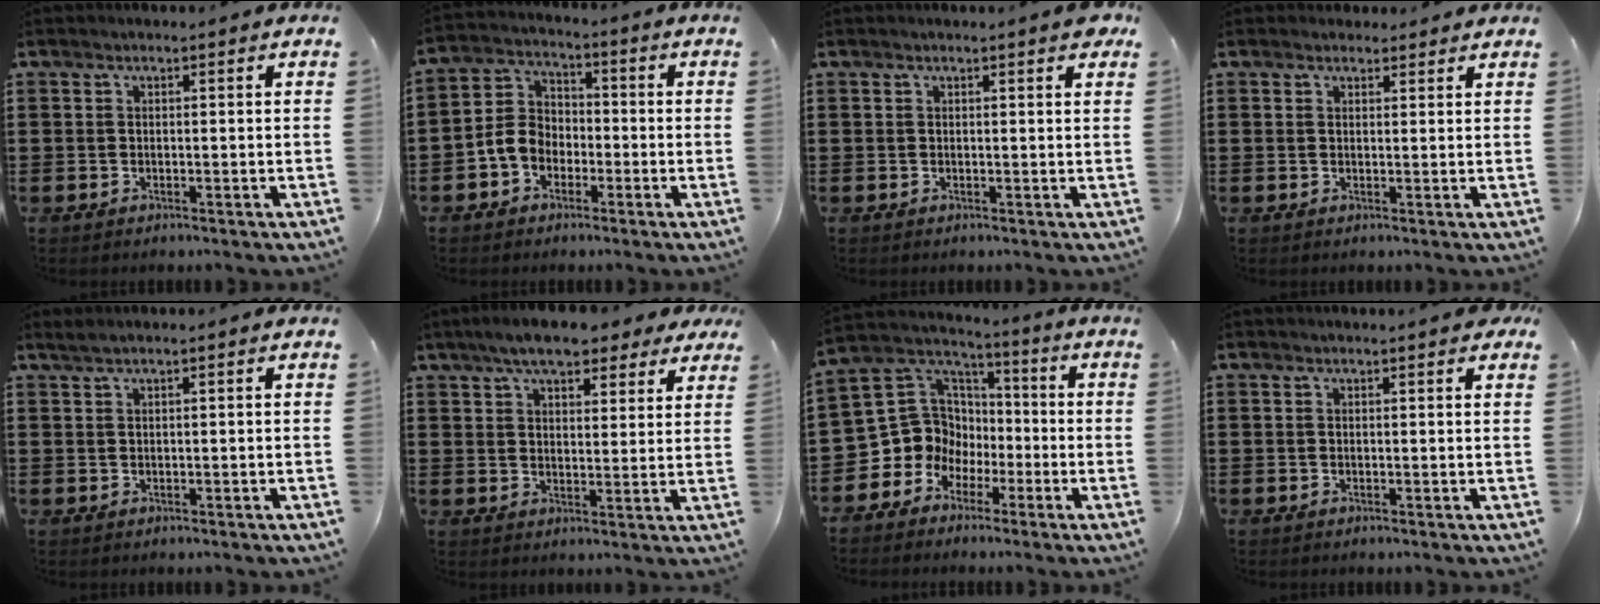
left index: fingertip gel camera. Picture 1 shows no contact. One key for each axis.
{"total": 5.7, "fx": -2.6, "fy": 4.4, "fz": 2.5, "tx": -0.072, "ty": 0.012, "tz": -0.058}
{"total": 1.3, "fx": 0.9, "fy": 0.0, "fz": 1.0, "tx": -0.013, "ty": -0.002, "tz": 0.014}
{"total": 1.6, "fx": 1.5, "fy": 0.6, "fz": 0.1, "tx": 0.002, "ty": 0.001, "tz": 0.027}
{"total": 0.9, "fx": 0.5, "fy": -0.1, "fz": 0.8, "tx": -0.015, "ty": -0.003, "tz": 0.010}
{"total": 7.1, "fx": 6.0, "fy": 1.9, "fz": 3.4, "tx": -0.078, "ty": -0.006, "tz": 0.108}
{"total": 9.5, "fx": -1.9, "fy": 9.1, "fz": 1.9, "tx": -0.094, "ty": -0.014, "tz": -0.035}
{"total": 1.2, "fx": 0.9, "fy": 0.0, "fz": 0.8, "tx": -0.009, "ty": -0.003, "tz": 0.016}